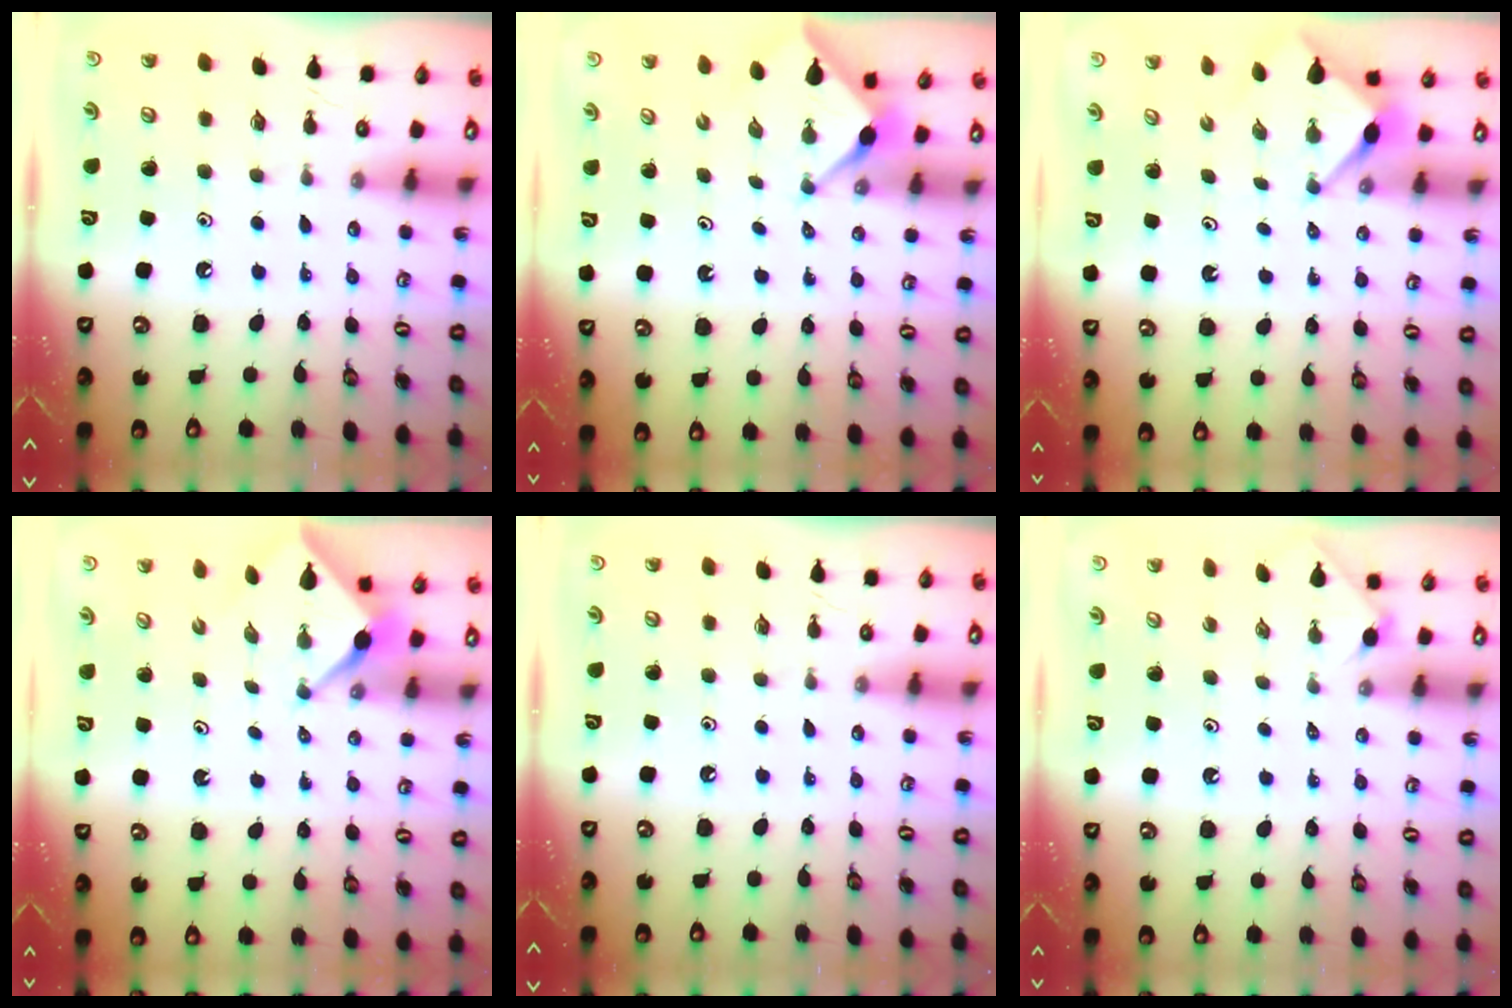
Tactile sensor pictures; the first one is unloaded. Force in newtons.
{"total": 2.9, "press": 2.9, "slide": 0.3}
{"total": 3.5, "press": 3.5, "slide": 0.3}
{"total": 2.5, "press": 2.5, "slide": 0.3}
{"total": 0.0}
{"total": 0.7, "press": 0.6, "slide": 0.2}